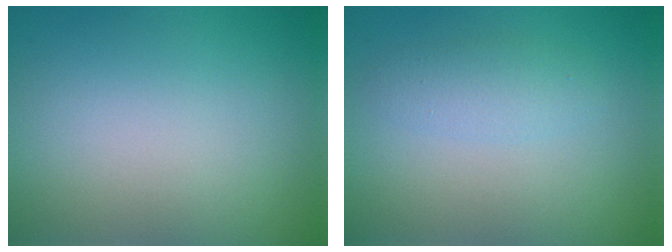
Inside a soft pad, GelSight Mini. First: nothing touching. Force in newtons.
{"total": 1.0, "press": 1.0, "slide": 0.0}